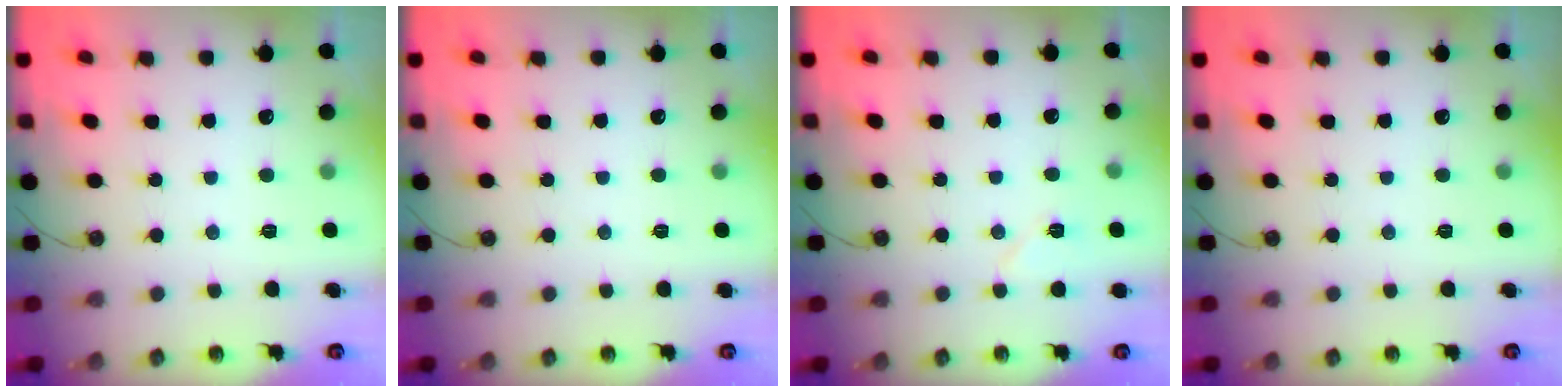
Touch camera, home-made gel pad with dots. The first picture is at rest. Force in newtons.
{"total": 0.0}
{"total": 6.7, "press": 6.4, "slide": 1.8}
{"total": 0.0}